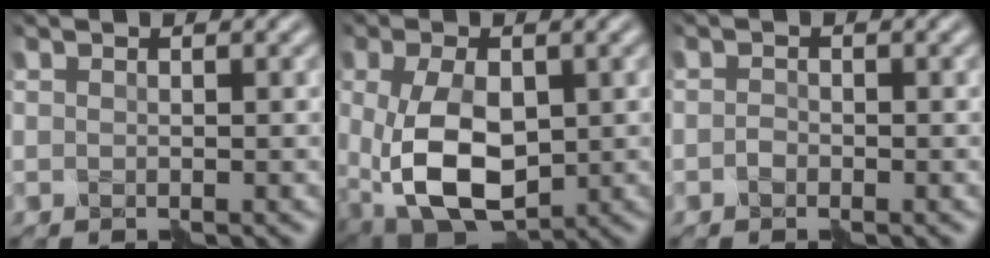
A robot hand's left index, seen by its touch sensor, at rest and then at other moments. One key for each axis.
{"total": 9.7, "fx": -1.4, "fy": 5.7, "fz": 7.8, "tx": -0.162, "ty": -0.018, "tz": -0.018}
{"total": 0.9, "fx": -0.7, "fy": 0.4, "fz": 0.2, "tx": 0.000, "ty": 0.000, "tz": -0.020}